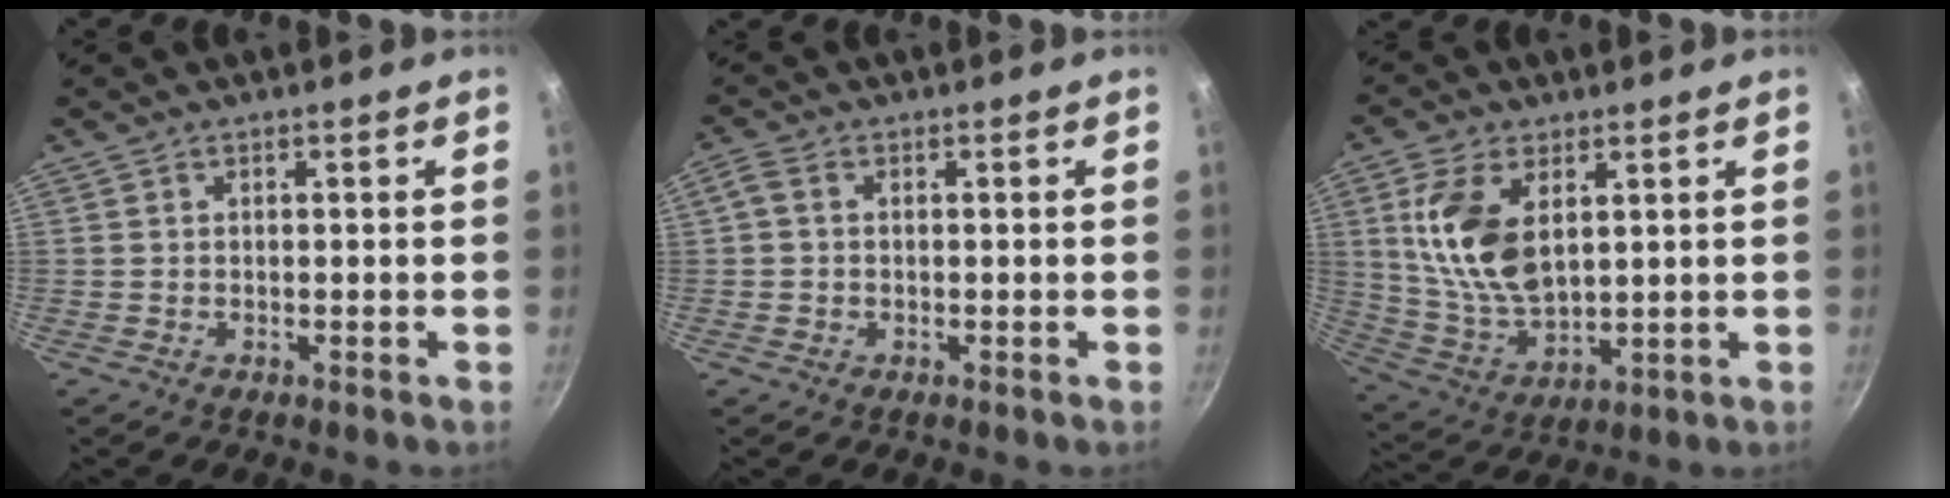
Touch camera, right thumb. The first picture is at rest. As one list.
[{"total": 2.6, "force": [0.2, 1.9, 1.7], "torque": [-0.040, 0.008, -0.001]}, {"total": 13.9, "force": [3.9, 7.8, 10.9], "torque": [-0.203, -0.024, 0.086]}]